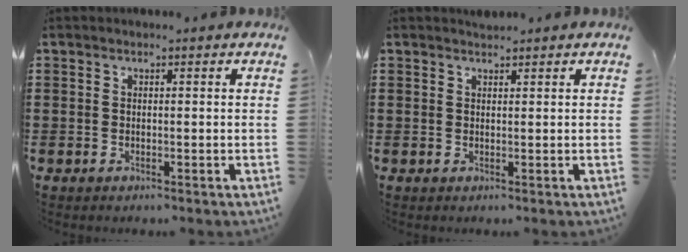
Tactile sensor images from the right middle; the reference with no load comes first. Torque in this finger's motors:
{"motor_torque": [0.00, 0.00, 0.00, -0.01]}